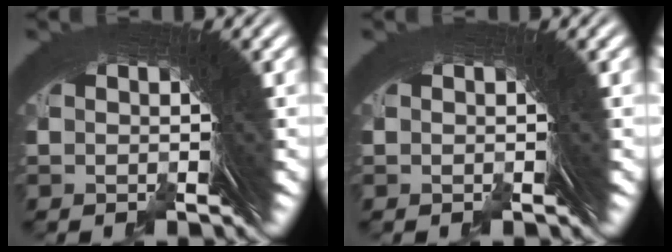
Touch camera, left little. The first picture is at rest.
{"total": 0.0}